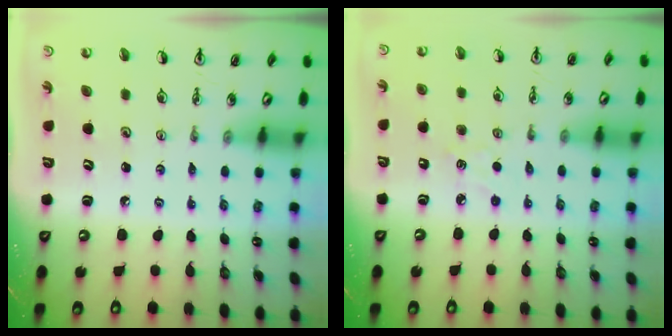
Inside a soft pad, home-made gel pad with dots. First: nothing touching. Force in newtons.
{"total": 3.3, "press": 3.3, "slide": 0.5}